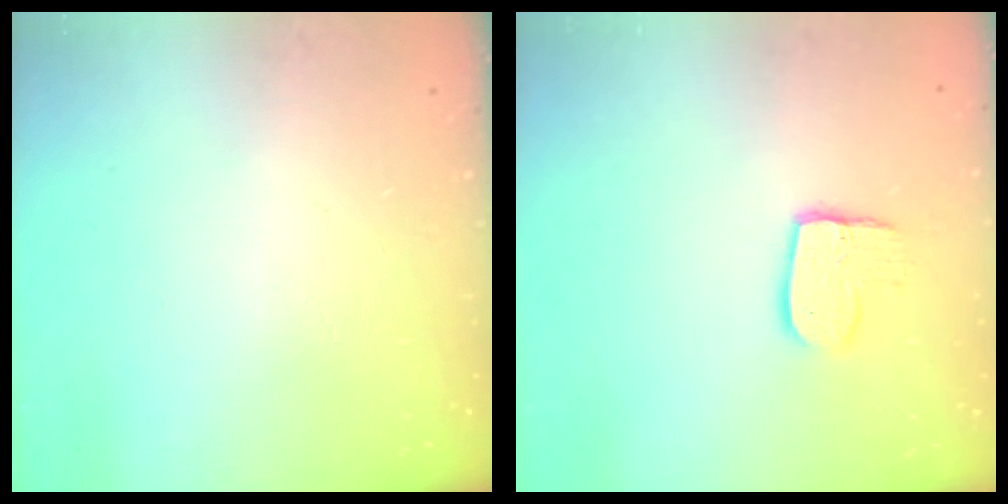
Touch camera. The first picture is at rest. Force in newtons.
{"total": 8.9, "press": 8.8, "slide": 0.5}